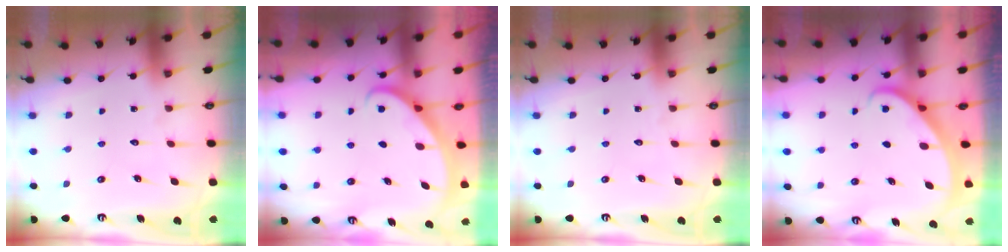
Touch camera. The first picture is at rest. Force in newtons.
{"total": 2.7, "press": 2.7, "slide": 0.1}
{"total": 0.0}
{"total": 1.9, "press": 1.9, "slide": 0.2}